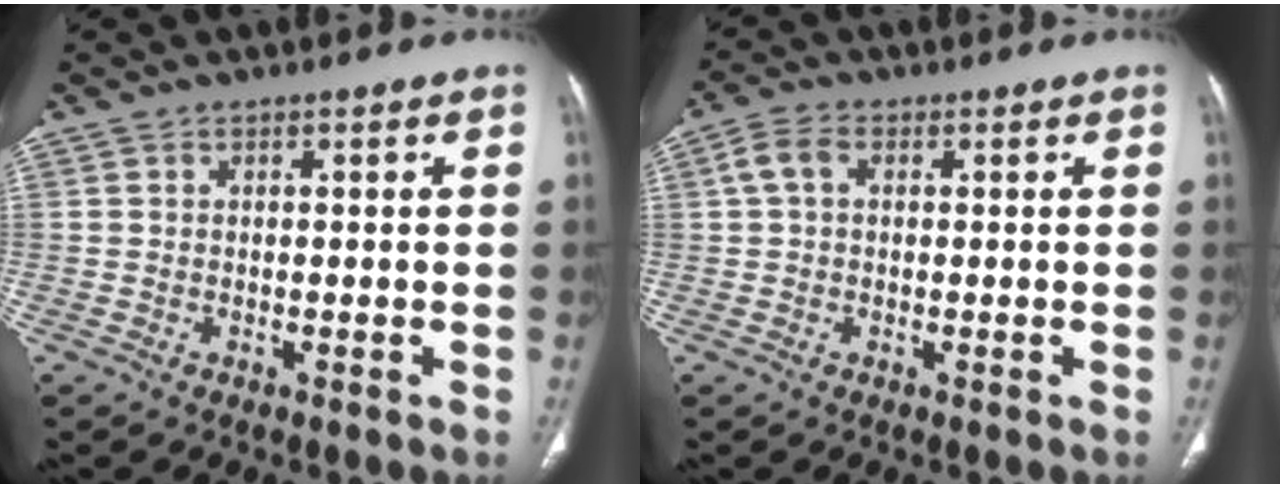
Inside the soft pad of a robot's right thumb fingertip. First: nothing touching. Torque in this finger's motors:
{"motor_torque": [0.03, 0.03, 0.25, -0.25, 0.01]}